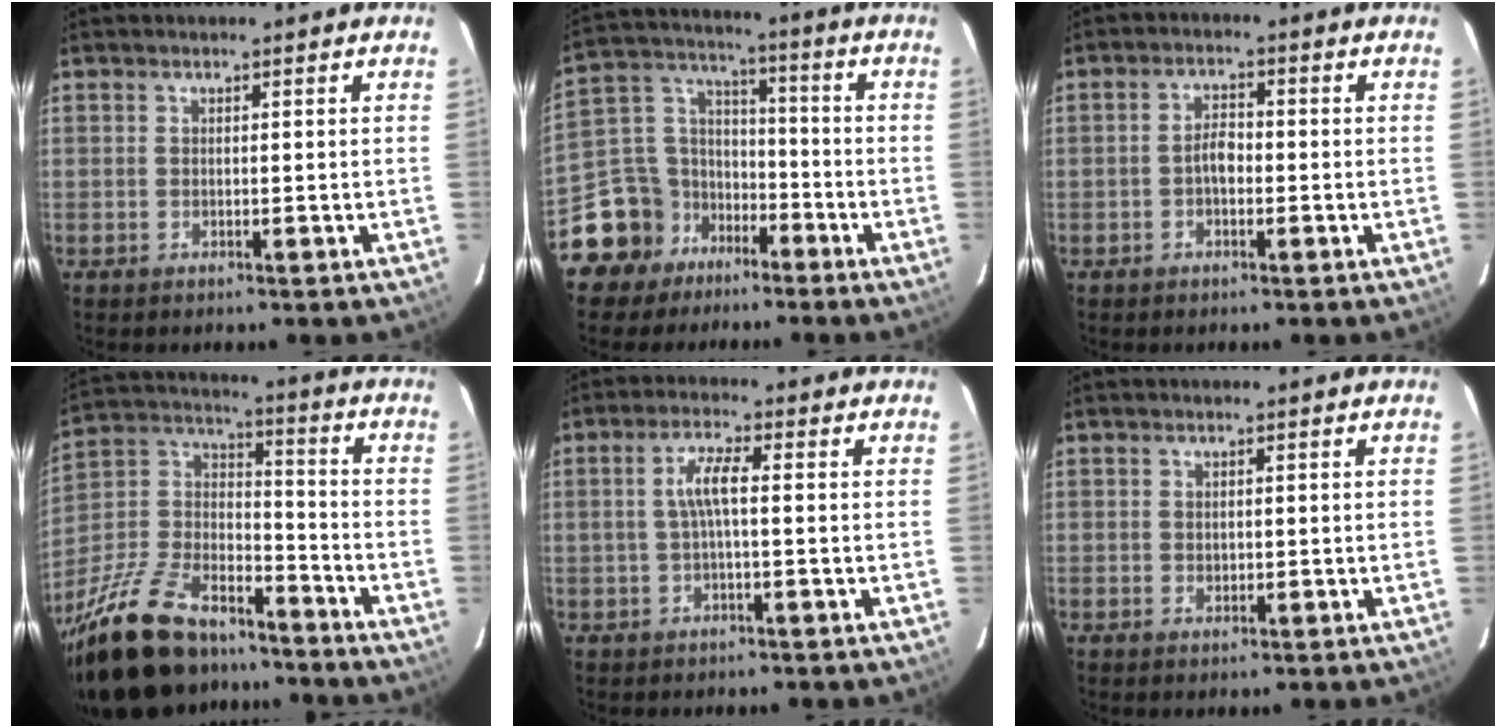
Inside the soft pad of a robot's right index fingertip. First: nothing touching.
{"total": 12.7, "force": [-8.8, 8.9, 2.0], "torque": [-0.067, 0.060, -0.151]}
{"total": 2.8, "force": [-0.9, 1.5, 2.2], "torque": [-0.041, 0.010, -0.015]}
{"total": 30.1, "force": [-22.0, 13.6, 15.5], "torque": [-0.333, 0.013, -0.350]}
{"total": 4.1, "force": [-0.2, 0.5, 4.1], "torque": [-0.078, 0.007, -0.002]}
{"total": 0.9, "force": [0.0, 0.8, 0.5], "torque": [-0.004, 0.002, 0.002]}